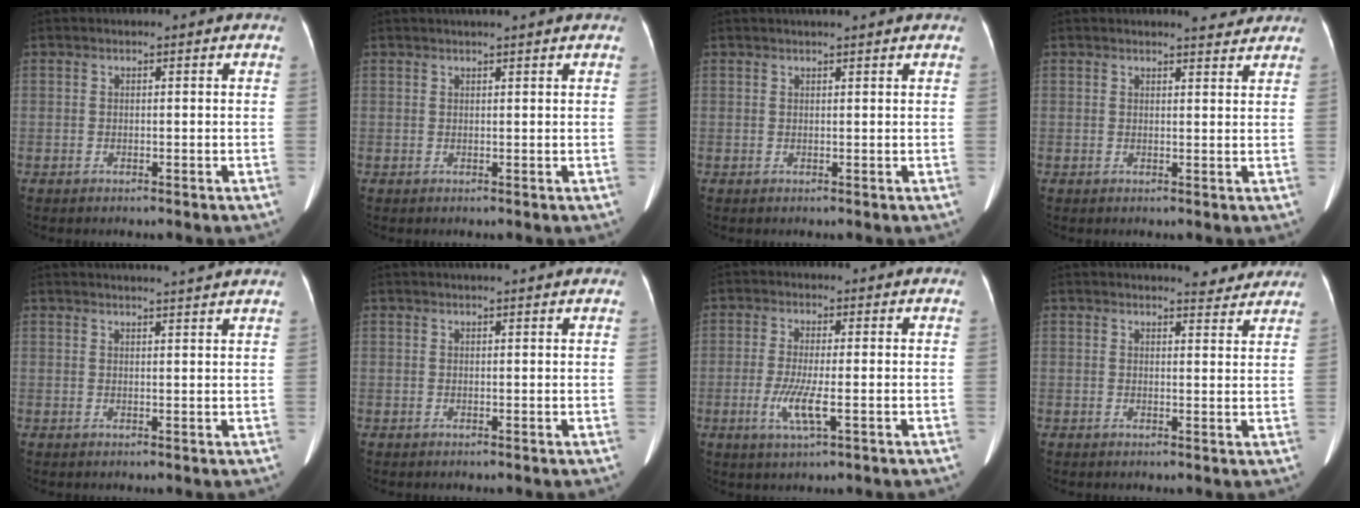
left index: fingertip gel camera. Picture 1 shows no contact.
{"total": 4.8, "force": [4.2, 0.1, 2.4], "torque": [-0.030, 0.029, 0.051]}
{"total": 4.6, "force": [4.0, 0.4, 2.3], "torque": [-0.028, 0.028, 0.048]}
{"total": 3.4, "force": [3.2, 0.6, 0.7], "torque": [-0.012, -0.003, 0.033]}
{"total": 7.7, "force": [7.1, -0.5, 2.8], "torque": [-0.036, 0.015, 0.074]}
{"total": 6.5, "force": [5.6, 0.7, 3.1], "torque": [-0.041, 0.028, 0.066]}
{"total": 5.0, "force": [-1.3, 0.5, 4.8], "torque": [-0.105, -0.011, -0.022]}
{"total": 5.4, "force": [5.1, 1.1, 1.1], "torque": [-0.009, -0.005, 0.049]}